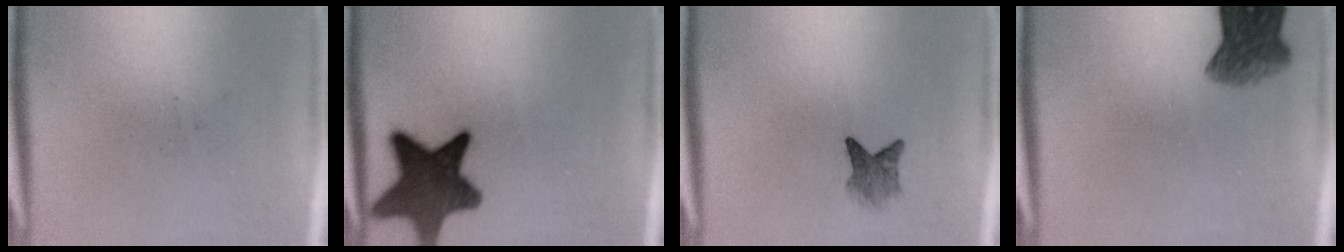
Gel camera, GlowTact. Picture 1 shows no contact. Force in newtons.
{"total": 13.1}
{"total": 2.8}
{"total": 5.8}